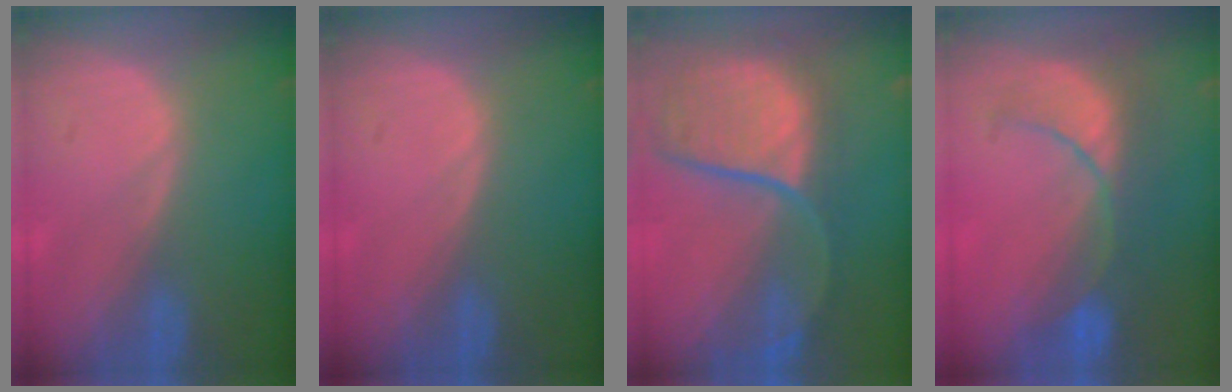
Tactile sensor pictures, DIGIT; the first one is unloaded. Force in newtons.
{"total": 0.0}
{"total": 11.6, "press": 9.9, "slide": 6.1}
{"total": 7.9, "press": 7.8, "slide": 1.6}